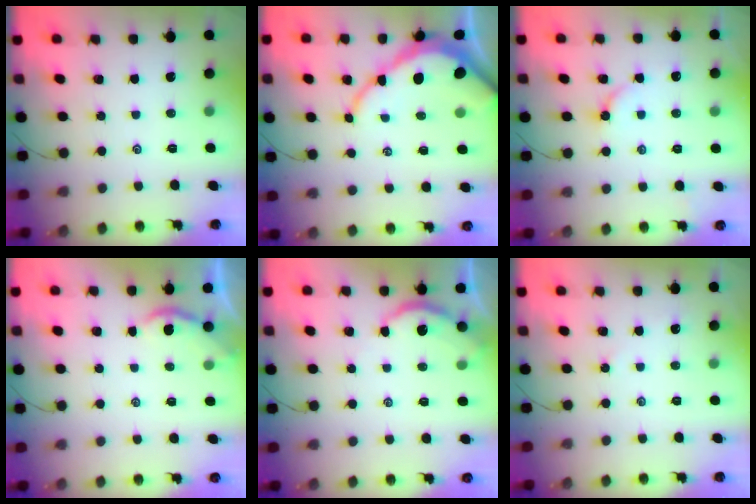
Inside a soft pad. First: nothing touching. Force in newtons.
{"total": 9.7, "press": 9.7, "slide": 1.2}
{"total": 3.5, "press": 3.5, "slide": 0.4}
{"total": 1.7, "press": 1.7, "slide": 0.3}
{"total": 4.3, "press": 4.3, "slide": 0.4}
{"total": 3.6, "press": 3.5, "slide": 0.5}